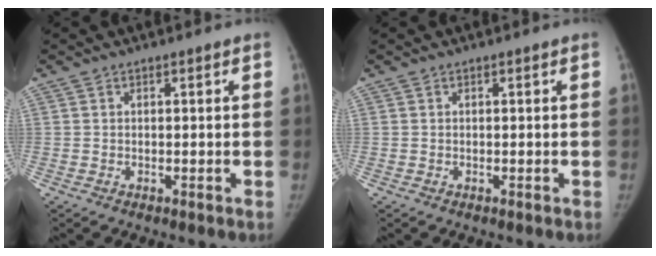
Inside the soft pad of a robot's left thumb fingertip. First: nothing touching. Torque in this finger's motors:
{"motor_torque": [0.00, 0.00, 0.42, -0.35, 0.01]}